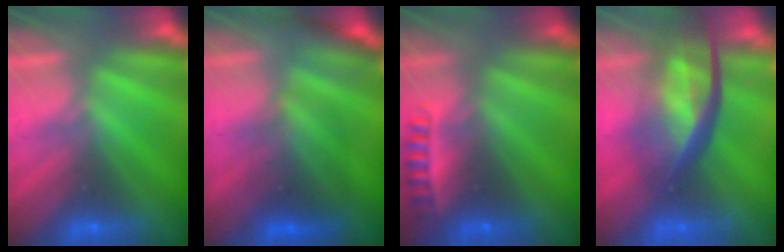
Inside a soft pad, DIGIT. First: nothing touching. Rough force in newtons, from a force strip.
{"total": 2.3}
{"total": 2.4}
{"total": 7.3}